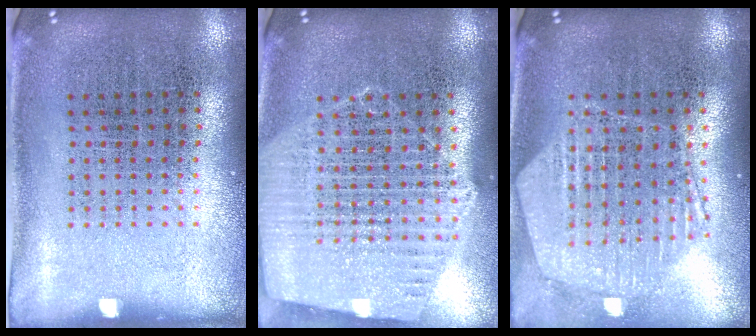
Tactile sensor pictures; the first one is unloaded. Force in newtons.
{"total": 1.6, "press": 1.5, "slide": 0.4}
{"total": 1.2, "press": 1.2, "slide": 0.2}